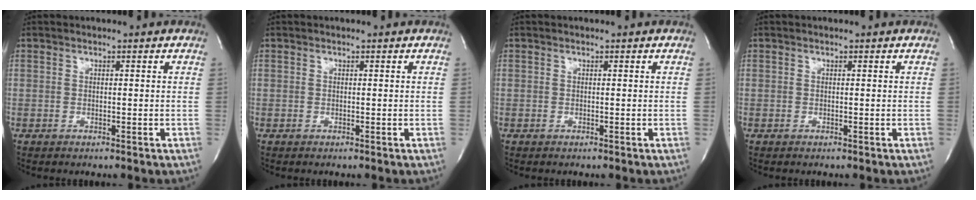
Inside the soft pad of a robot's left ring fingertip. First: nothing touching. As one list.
[{"total": 0.0}, {"total": 0.0}, {"total": 0.0}]